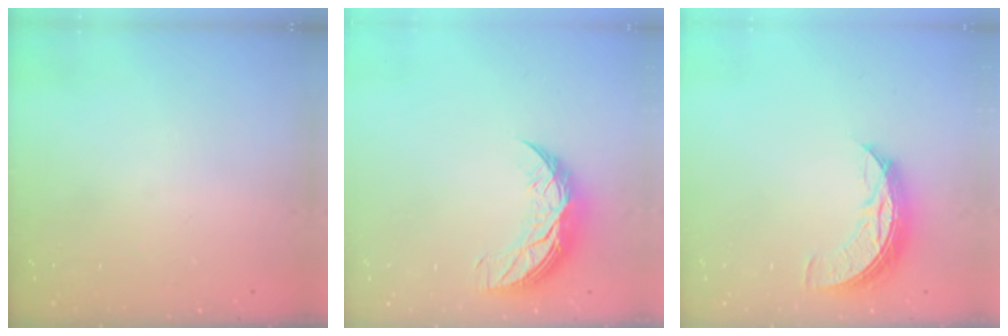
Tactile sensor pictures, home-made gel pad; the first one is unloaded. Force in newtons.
{"total": 9.9, "press": 9.9, "slide": 0.5}
{"total": 8.4, "press": 8.4, "slide": 0.4}